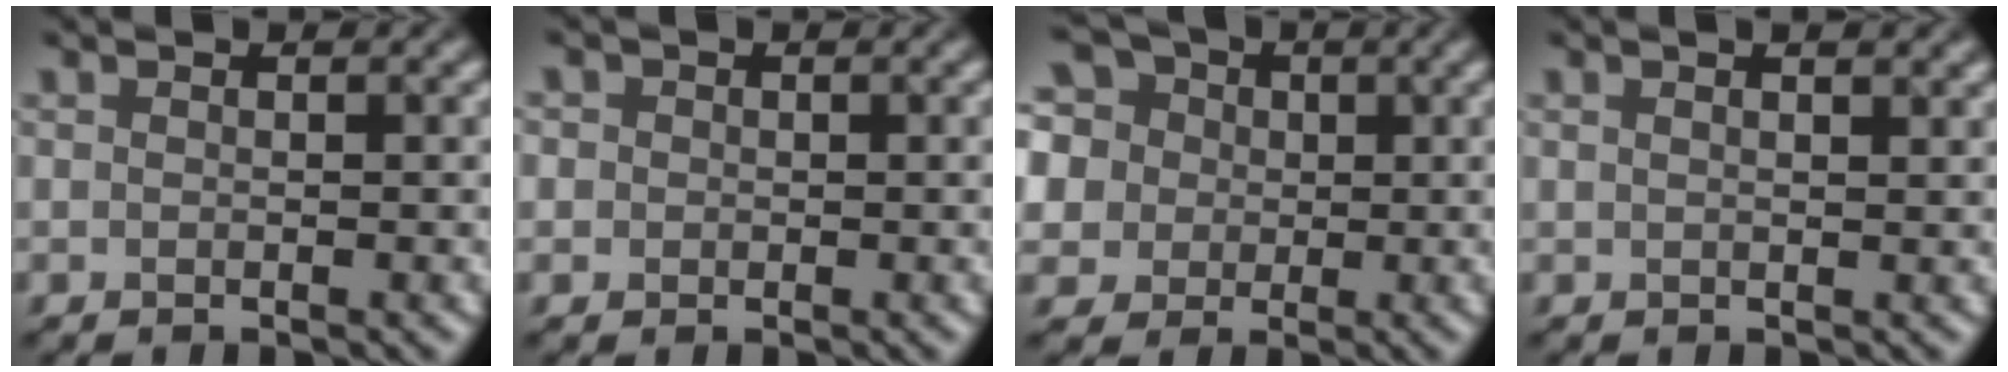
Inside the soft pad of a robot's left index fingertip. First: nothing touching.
{"total": 2.0, "force": [0.8, 1.7, 0.8], "torque": [-0.008, 0.012, 0.000]}
{"total": 12.8, "force": [5.1, 9.9, 6.4], "torque": [-0.141, 0.040, 0.060]}
{"total": 3.6, "force": [2.1, 1.5, 2.4], "torque": [-0.009, 0.016, 0.004]}